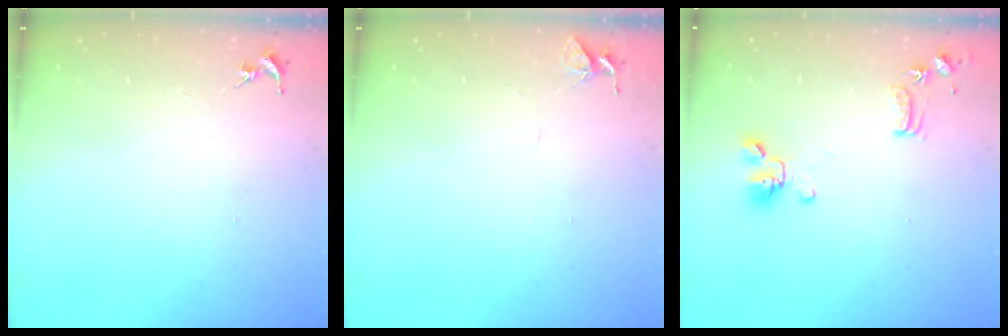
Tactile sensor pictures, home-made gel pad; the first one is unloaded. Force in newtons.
{"total": 5.2, "press": 5.1, "slide": 0.4}
{"total": 13.7, "press": 13.6, "slide": 2.1}